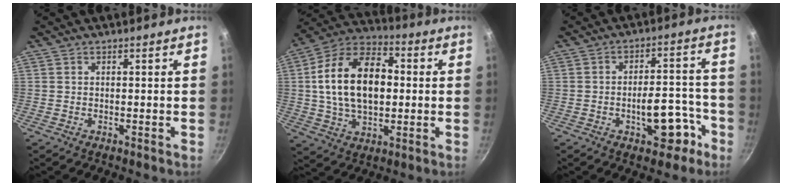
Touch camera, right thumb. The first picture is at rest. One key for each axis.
{"total": 19.2, "fx": 1.4, "fy": 12.1, "fz": 14.8, "tx": -0.229, "ty": 0.024, "tz": 0.014}
{"total": 10.4, "fx": -4.7, "fy": 5.1, "fz": 7.7, "tx": -0.072, "ty": 0.049, "tz": -0.055}